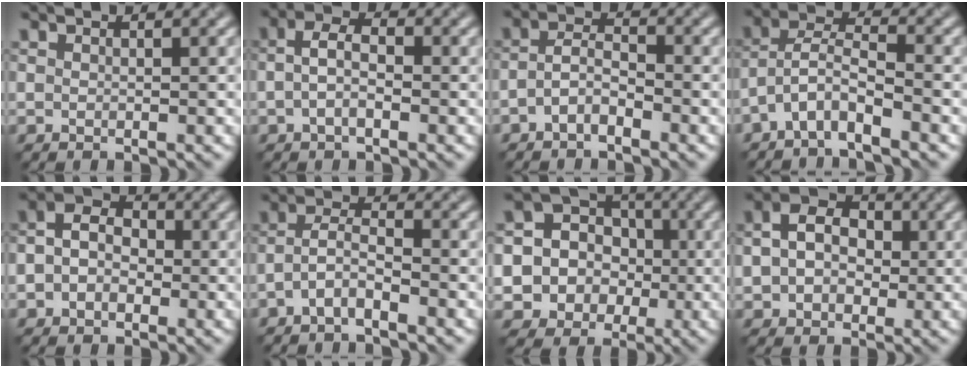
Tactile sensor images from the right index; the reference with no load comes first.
{"total": 2.5, "force": [-0.6, 1.1, 2.1], "torque": [-0.044, 0.006, -0.017]}
{"total": 2.4, "force": [-1.3, 1.0, 1.7], "torque": [-0.036, 0.008, -0.032]}
{"total": 3.8, "force": [-2.7, 0.9, 2.5], "torque": [-0.050, 0.008, -0.062]}
{"total": 4.3, "force": [-0.2, 3.3, 2.8], "torque": [-0.039, 0.007, -0.015]}
{"total": 2.5, "force": [-1.4, 0.7, 1.9], "torque": [-0.042, 0.008, -0.037]}
{"total": 11.7, "force": [-1.8, 11.1, 3.2], "torque": [-0.091, 0.003, -0.050]}
{"total": 6.1, "force": [0.7, 4.7, 3.8], "torque": [-0.068, 0.015, -0.008]}